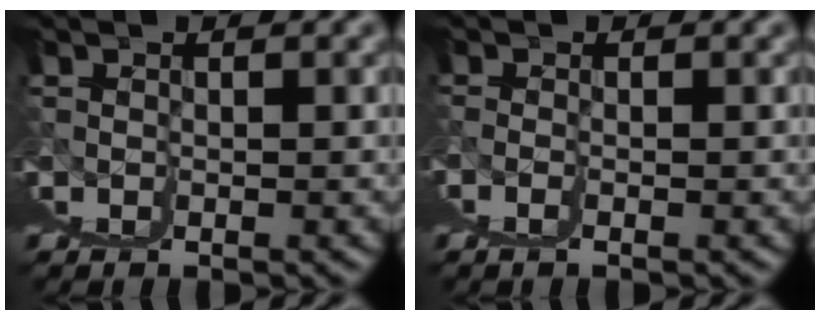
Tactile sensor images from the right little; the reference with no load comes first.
{"total": 0.6, "force": [0.3, 0.2, 0.5], "torque": [-0.006, 0.011, 0.003]}